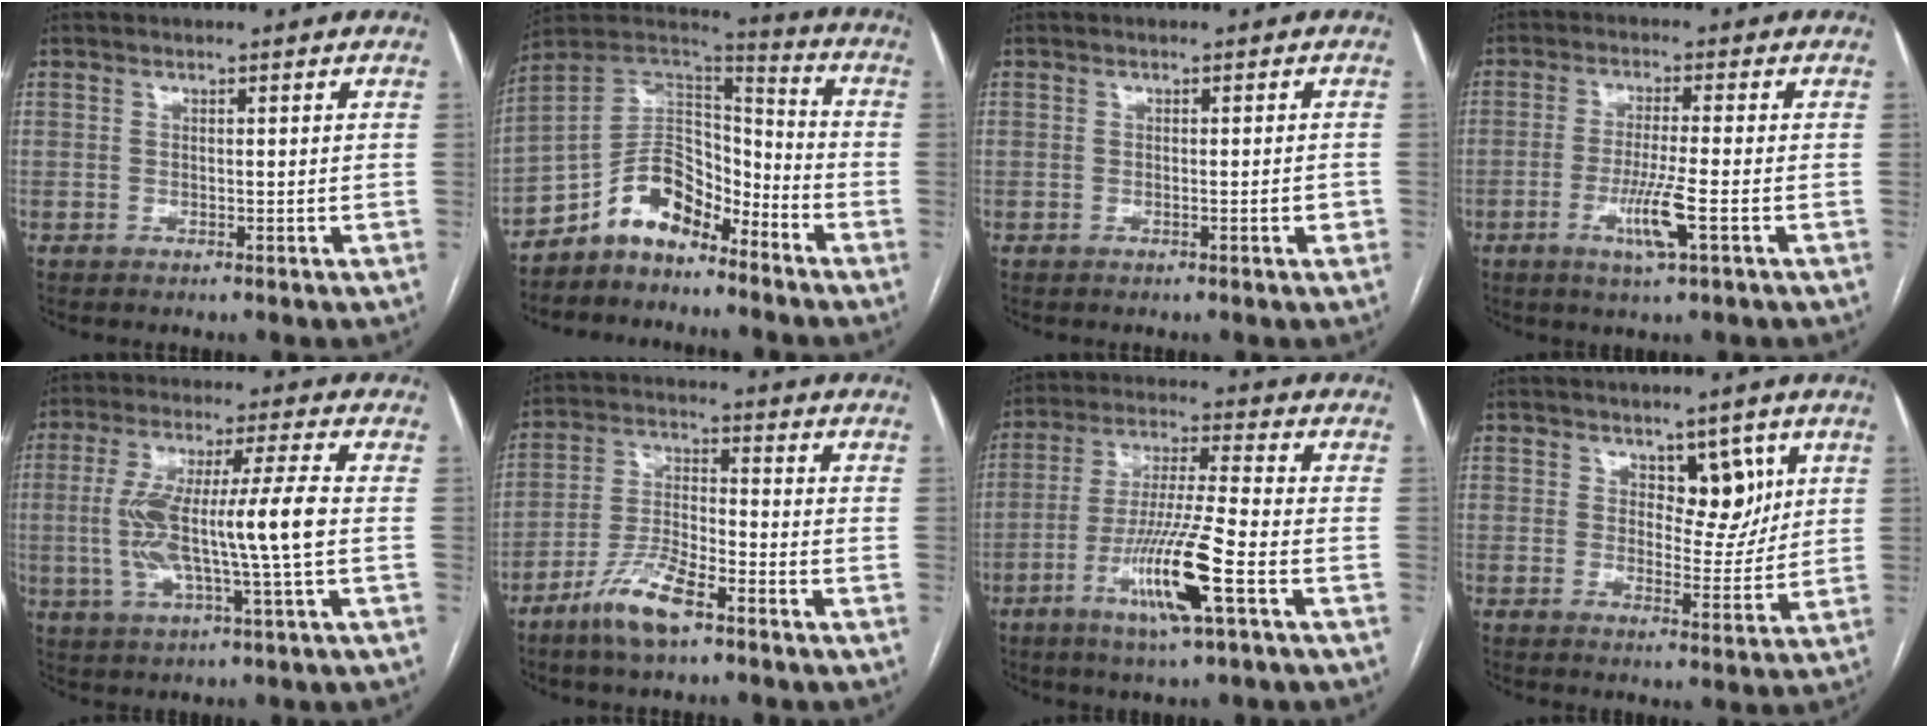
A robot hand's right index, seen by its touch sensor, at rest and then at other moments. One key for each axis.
{"total": 10.7, "fx": -7.7, "fy": 5.1, "fz": 5.5, "tx": -0.097, "ty": 0.040, "tz": -0.143}
{"total": 1.4, "fx": -0.4, "fy": 0.1, "fz": 1.3, "tx": -0.019, "ty": -0.001, "tz": -0.005}
{"total": 6.3, "fx": -2.3, "fy": -0.3, "fz": 5.9, "tx": -0.114, "ty": -0.014, "tz": -0.043}
{"total": 12.8, "fx": -0.8, "fy": 0.3, "fz": 12.7, "tx": -0.253, "ty": 0.013, "tz": -0.016}
{"total": 8.9, "fx": -5.8, "fy": 1.9, "fz": 6.5, "tx": -0.137, "ty": -0.008, "tz": -0.113}
{"total": 12.6, "fx": -5.1, "fy": -0.2, "fz": 11.6, "tx": -0.228, "ty": -0.016, "tz": -0.097}
{"total": 5.7, "fx": 2.8, "fy": 3.0, "fz": 3.9, "tx": -0.043, "ty": -0.001, "tz": 0.043}